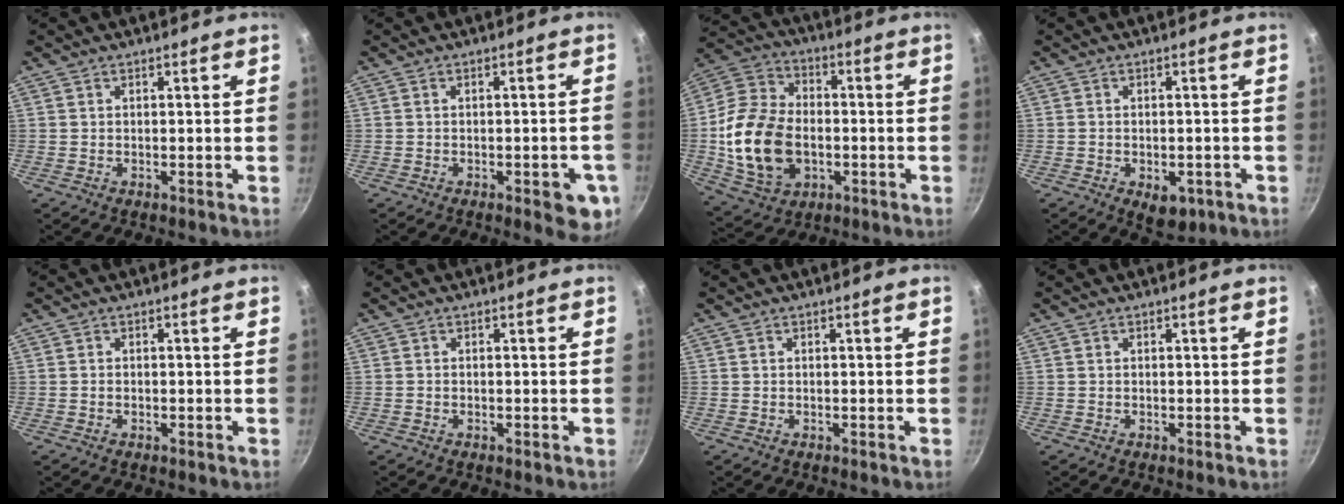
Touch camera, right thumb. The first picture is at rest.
{"total": 7.1, "force": [-2.6, 2.6, 6.1], "torque": [-0.054, 0.005, -0.030]}
{"total": 19.0, "force": [-2.7, 13.2, 13.4], "torque": [-0.245, 0.019, -0.046]}
{"total": 5.6, "force": [-2.2, 3.4, 3.9], "torque": [-0.034, 0.009, -0.019]}
{"total": 0.5, "force": [-0.2, 0.4, 0.3], "torque": [-0.004, 0.002, -0.004]}
{"total": 0.0}
{"total": 0.0}
{"total": 0.0}